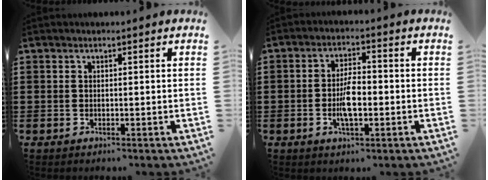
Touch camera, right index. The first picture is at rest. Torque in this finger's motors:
{"motor_torque": [2.14, 0.00, 0.48, 0.10]}